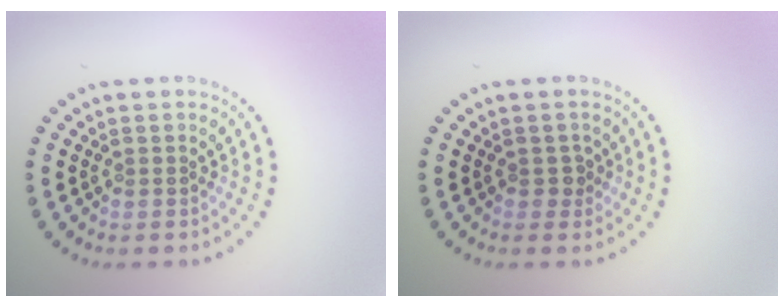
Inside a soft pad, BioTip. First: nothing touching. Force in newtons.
{"total": 1.0, "press": 0.9, "slide": 0.5}